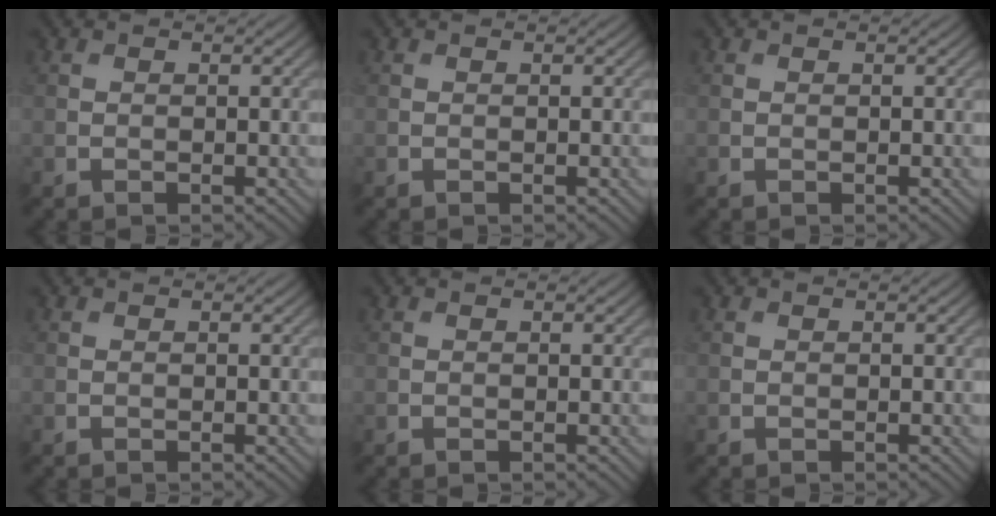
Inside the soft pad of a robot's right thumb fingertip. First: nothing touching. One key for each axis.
{"total": 0.0}
{"total": 0.0}
{"total": 0.0}
{"total": 0.0}
{"total": 0.0}